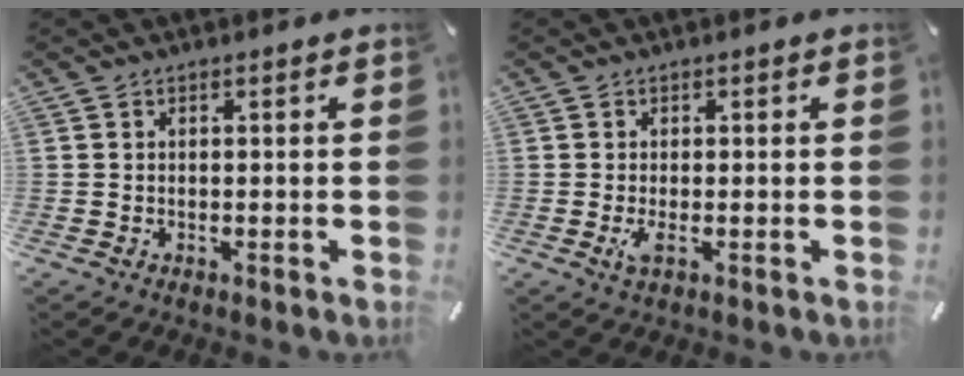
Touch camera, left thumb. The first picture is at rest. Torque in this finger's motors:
{"motor_torque": [1.65, 1.76, 0.73, -0.75, 0.17]}